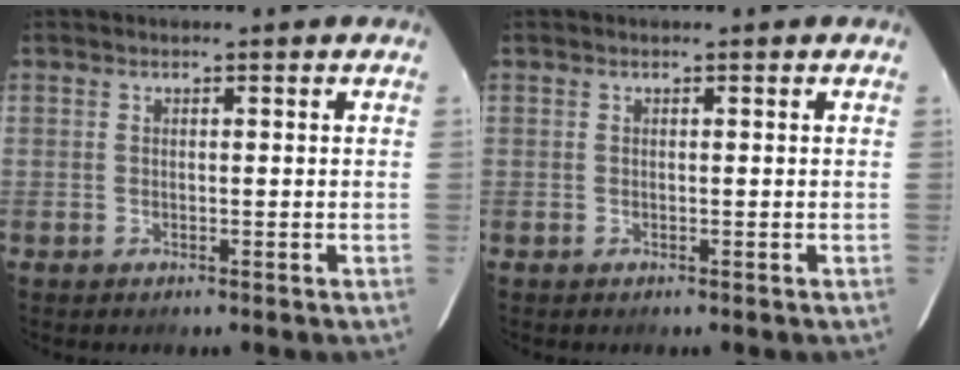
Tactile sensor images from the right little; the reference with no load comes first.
{"total": 0.0}